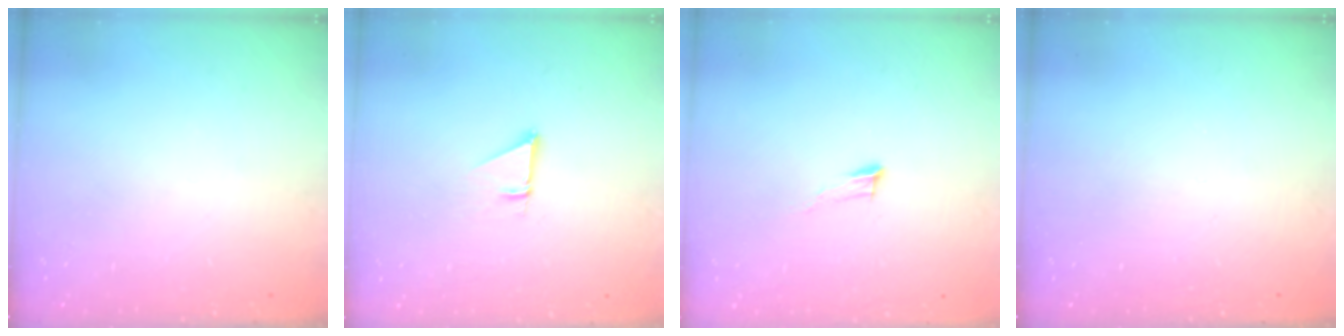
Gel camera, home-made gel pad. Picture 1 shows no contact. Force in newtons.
{"total": 1.0, "press": 1.0, "slide": 0.1}
{"total": 6.3, "press": 6.2, "slide": 1.0}
{"total": 0.0}